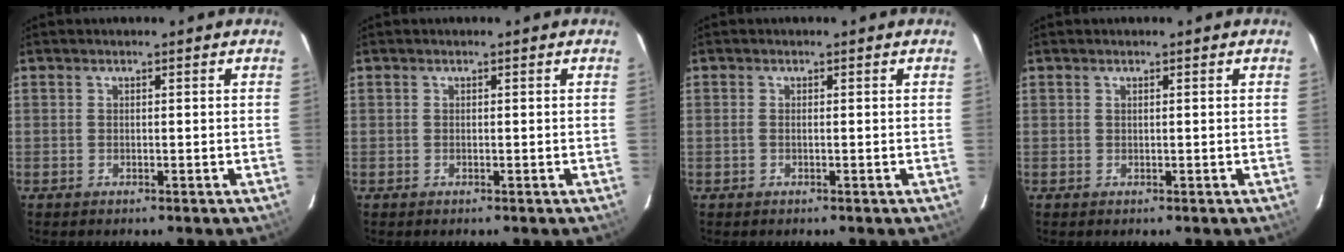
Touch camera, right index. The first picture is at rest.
{"total": 0.0}
{"total": 0.8, "force": [-0.2, 0.1, 0.7], "torque": [-0.016, 0.001, -0.006]}
{"total": 0.0}